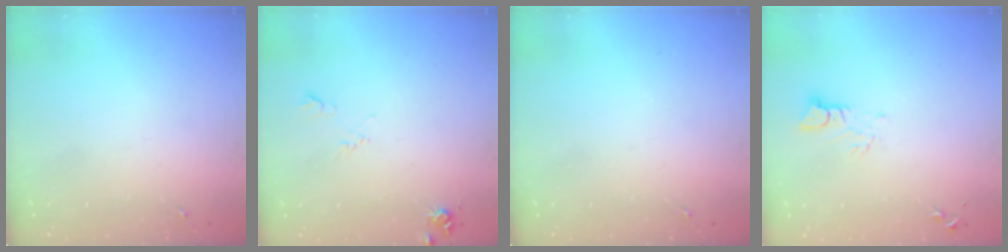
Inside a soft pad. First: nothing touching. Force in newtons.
{"total": 8.2, "press": 8.2, "slide": 0.8}
{"total": 0.0}
{"total": 3.2, "press": 3.2, "slide": 0.2}